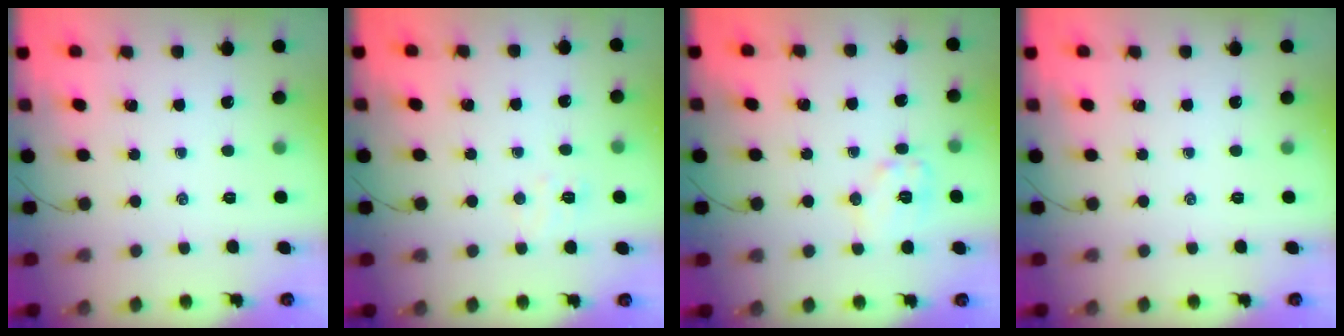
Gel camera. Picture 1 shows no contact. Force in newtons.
{"total": 4.0, "press": 3.9, "slide": 1.1}
{"total": 8.5, "press": 8.5, "slide": 0.1}
{"total": 0.0}